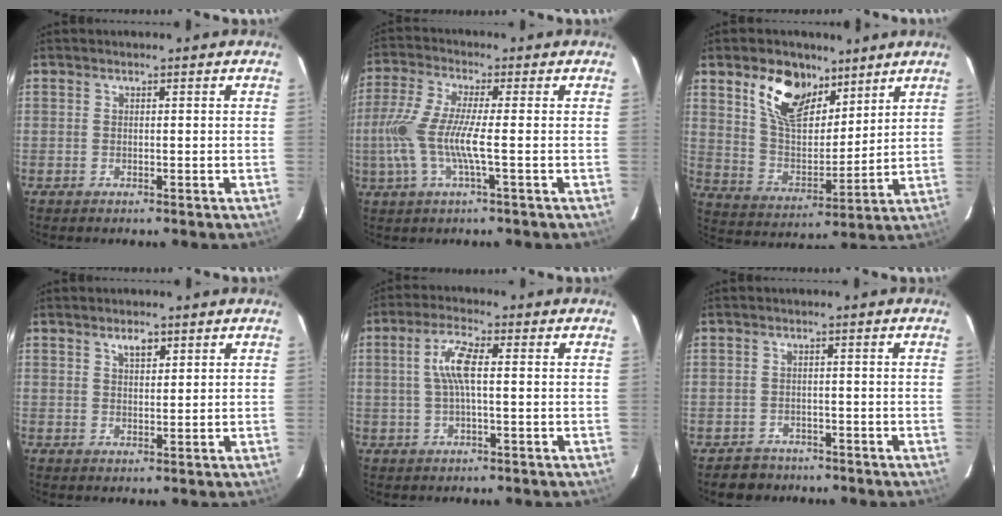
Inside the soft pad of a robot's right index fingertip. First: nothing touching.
{"total": 9.8, "force": [-1.9, 0.6, 9.6], "torque": [-0.214, -0.004, -0.035]}
{"total": 14.1, "force": [8.6, 7.6, 8.2], "torque": [-0.152, 0.011, 0.161]}
{"total": 2.7, "force": [1.8, 1.2, 1.7], "torque": [-0.025, 0.005, 0.031]}
{"total": 6.5, "force": [0.6, 1.3, 6.3], "torque": [-0.124, 0.009, 0.013]}
{"total": 3.9, "force": [-2.8, 2.7, -0.3], "torque": [0.000, 0.019, -0.042]}